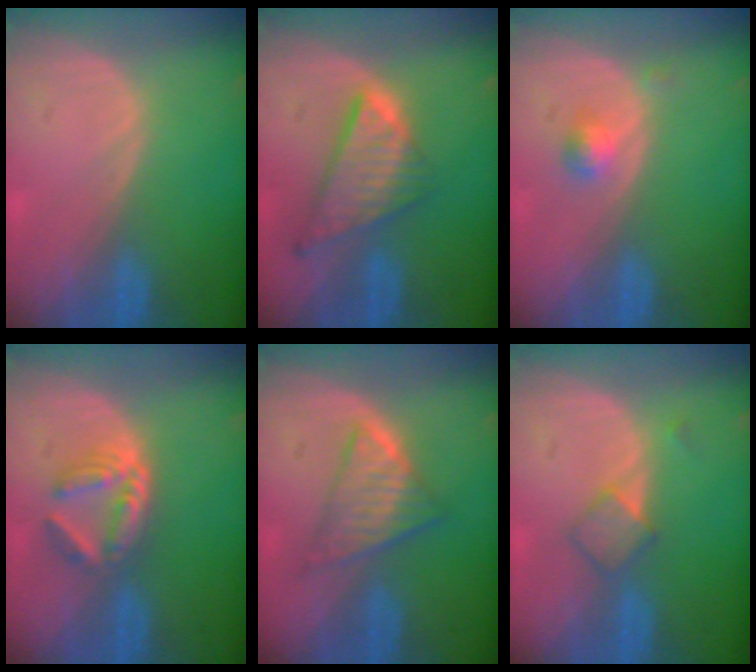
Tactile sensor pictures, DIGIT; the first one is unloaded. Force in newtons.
{"total": 8.6, "press": 7.3, "slide": 4.5}
{"total": 2.2, "press": 2.0, "slide": 1.0}
{"total": 6.0, "press": 5.2, "slide": 3.1}
{"total": 6.0, "press": 5.7, "slide": 2.1}
{"total": 3.1, "press": 3.1, "slide": 0.2}